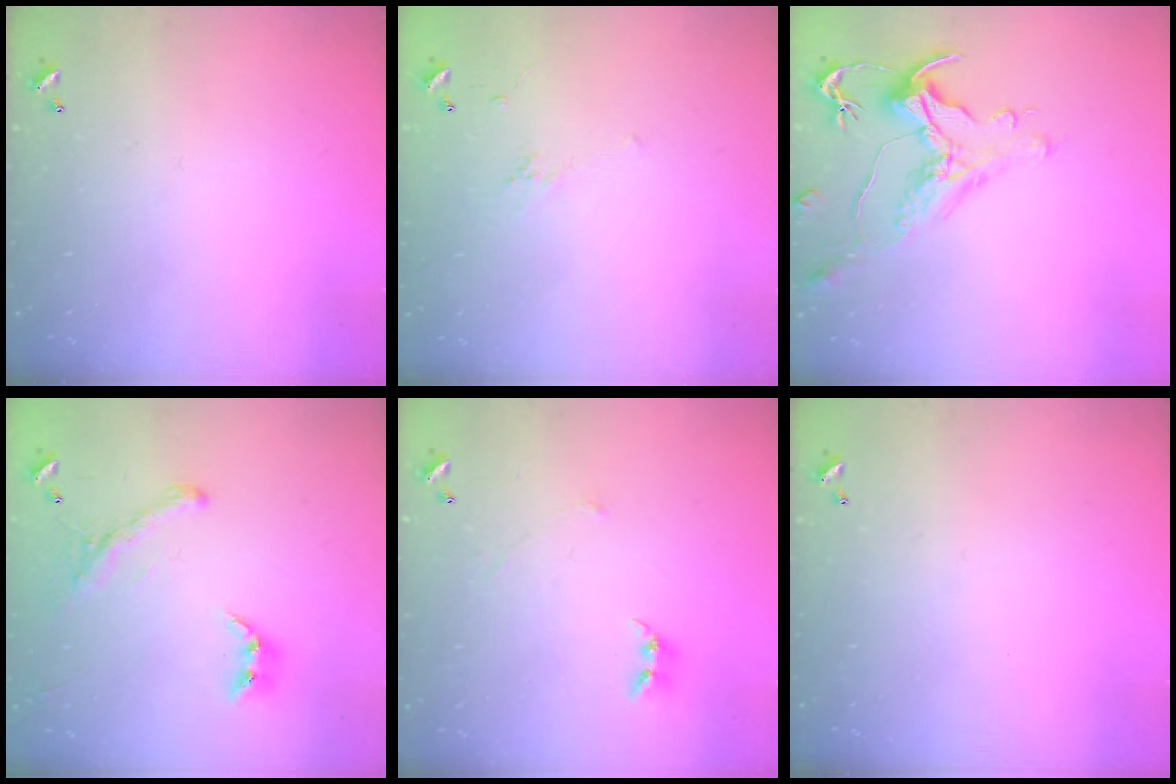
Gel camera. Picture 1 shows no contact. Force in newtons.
{"total": 6.9, "press": 6.9, "slide": 0.7}
{"total": 1.8, "press": 1.2, "slide": 1.3}
{"total": 2.2, "press": 1.9, "slide": 1.0}
{"total": 1.1, "press": 1.1, "slide": 0.3}
{"total": 0.0}